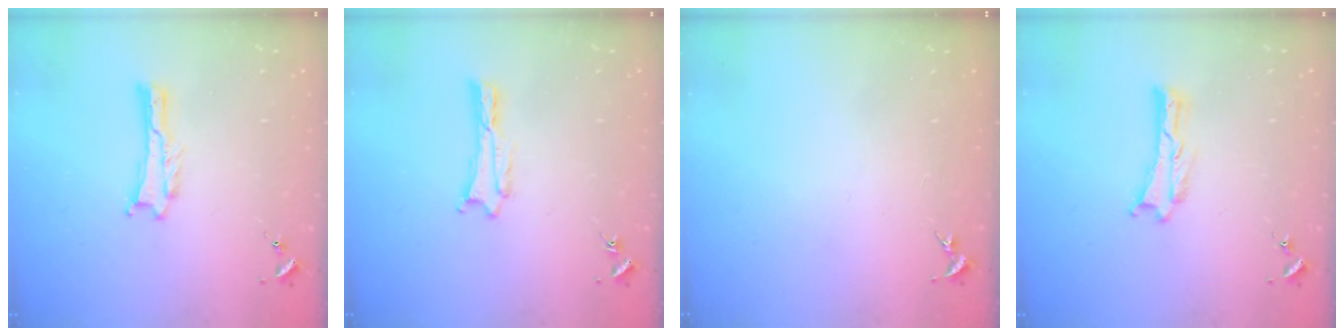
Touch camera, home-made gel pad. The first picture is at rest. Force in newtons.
{"total": 0.0}
{"total": 0.0}
{"total": 0.0}